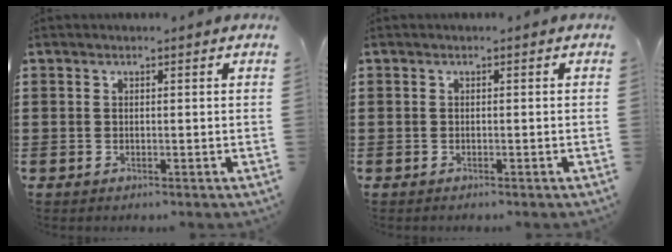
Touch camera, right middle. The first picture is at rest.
{"total": 0.0}